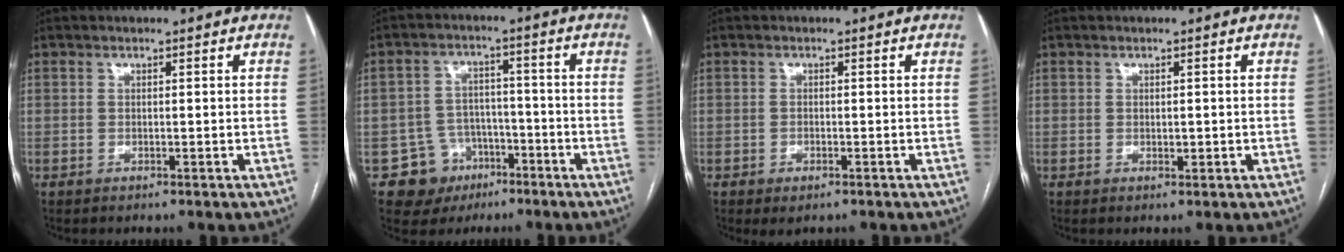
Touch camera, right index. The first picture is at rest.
{"total": 7.6, "force": [-3.7, 6.7, 0.7], "torque": [-0.003, 0.014, -0.046]}
{"total": 1.8, "force": [-1.0, 0.8, 1.2], "torque": [-0.020, -0.002, -0.005]}
{"total": 1.0, "force": [0.0, 0.5, 0.9], "torque": [-0.014, -0.002, 0.002]}